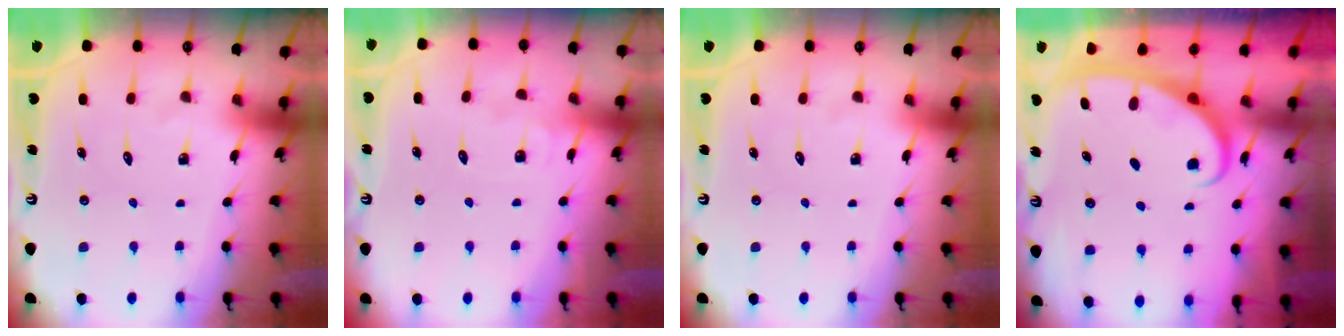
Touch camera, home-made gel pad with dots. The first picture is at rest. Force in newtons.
{"total": 4.0, "press": 4.0, "slide": 0.4}
{"total": 0.0}
{"total": 3.0, "press": 3.0, "slide": 0.4}